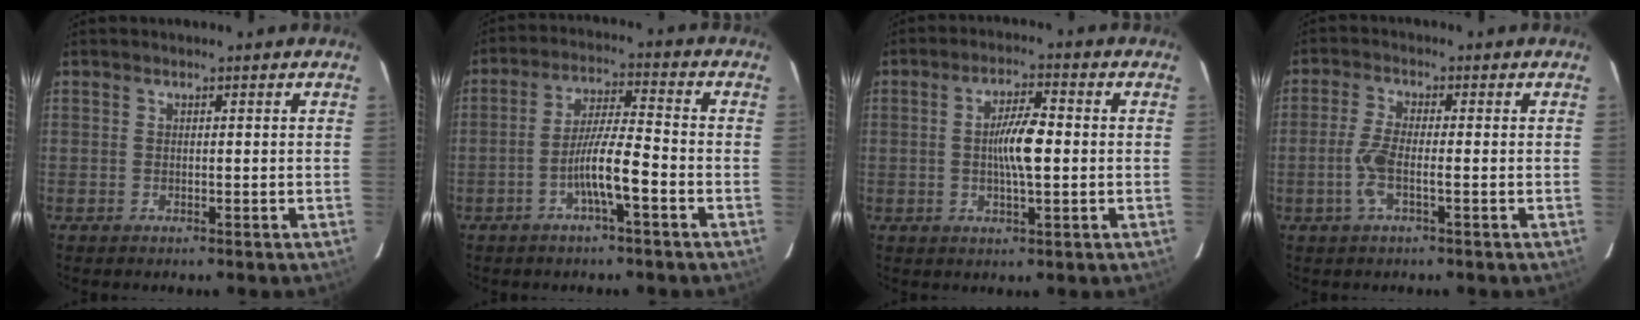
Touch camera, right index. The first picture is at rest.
{"total": 7.4, "force": [-3.0, 0.4, 6.8], "torque": [-0.129, 0.009, -0.055]}
{"total": 6.4, "force": [-0.1, 1.1, 6.3], "torque": [-0.116, 0.006, -0.004]}
{"total": 4.3, "force": [-1.2, 0.7, 4.1], "torque": [-0.095, 0.000, -0.026]}